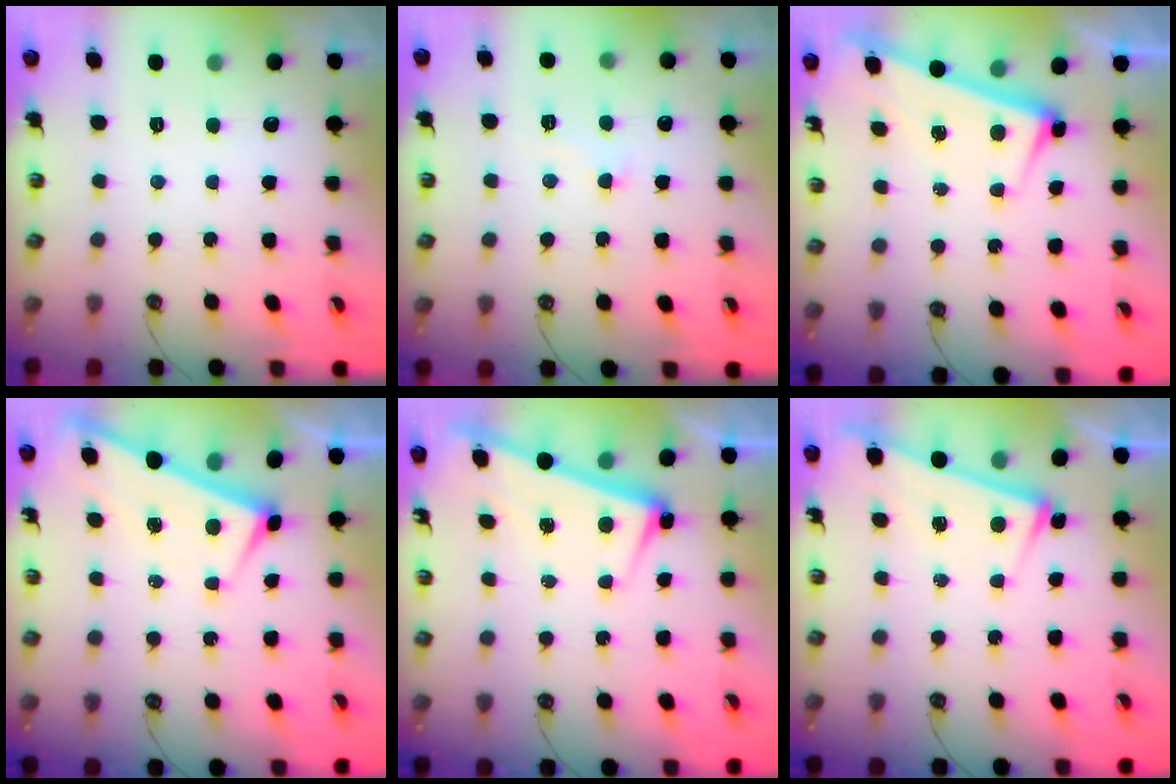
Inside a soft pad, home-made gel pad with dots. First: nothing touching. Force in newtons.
{"total": 2.4, "press": 2.4, "slide": 0.4}
{"total": 2.9, "press": 2.8, "slide": 0.6}
{"total": 1.1, "press": 1.0, "slide": 0.3}
{"total": 2.6, "press": 2.5, "slide": 1.0}
{"total": 3.3, "press": 3.3, "slide": 0.3}